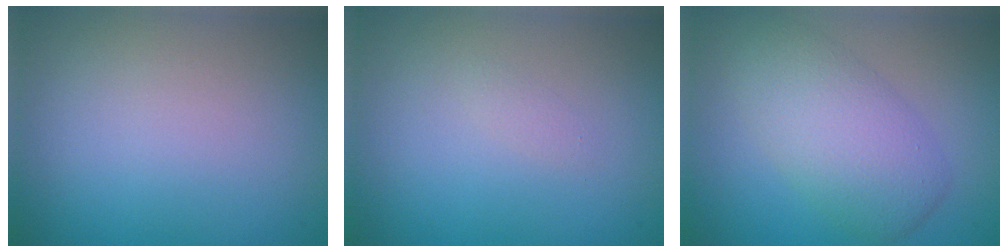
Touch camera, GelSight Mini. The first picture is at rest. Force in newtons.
{"total": 0.6, "press": 0.6, "slide": 0.0}
{"total": 5.3, "press": 5.3, "slide": 0.2}